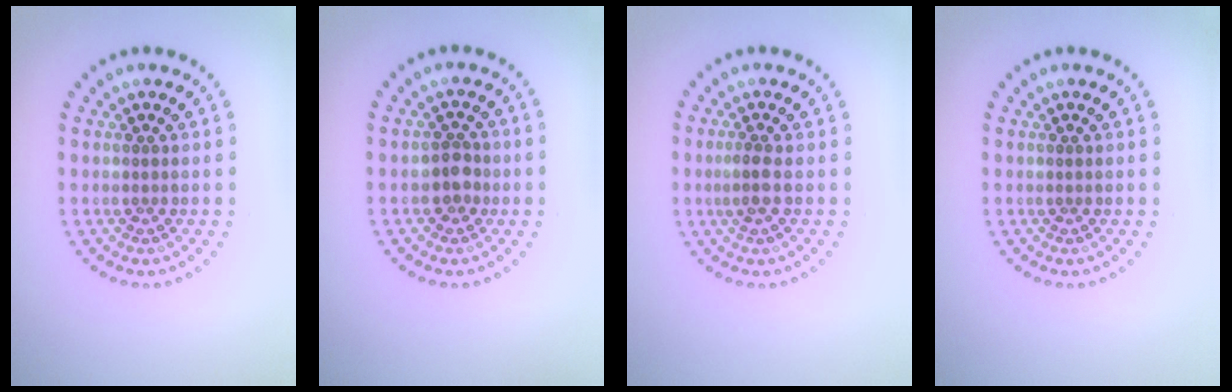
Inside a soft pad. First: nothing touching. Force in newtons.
{"total": 1.9, "press": 1.8, "slide": 0.7}
{"total": 1.6, "press": 1.3, "slide": 1.0}
{"total": 0.0}